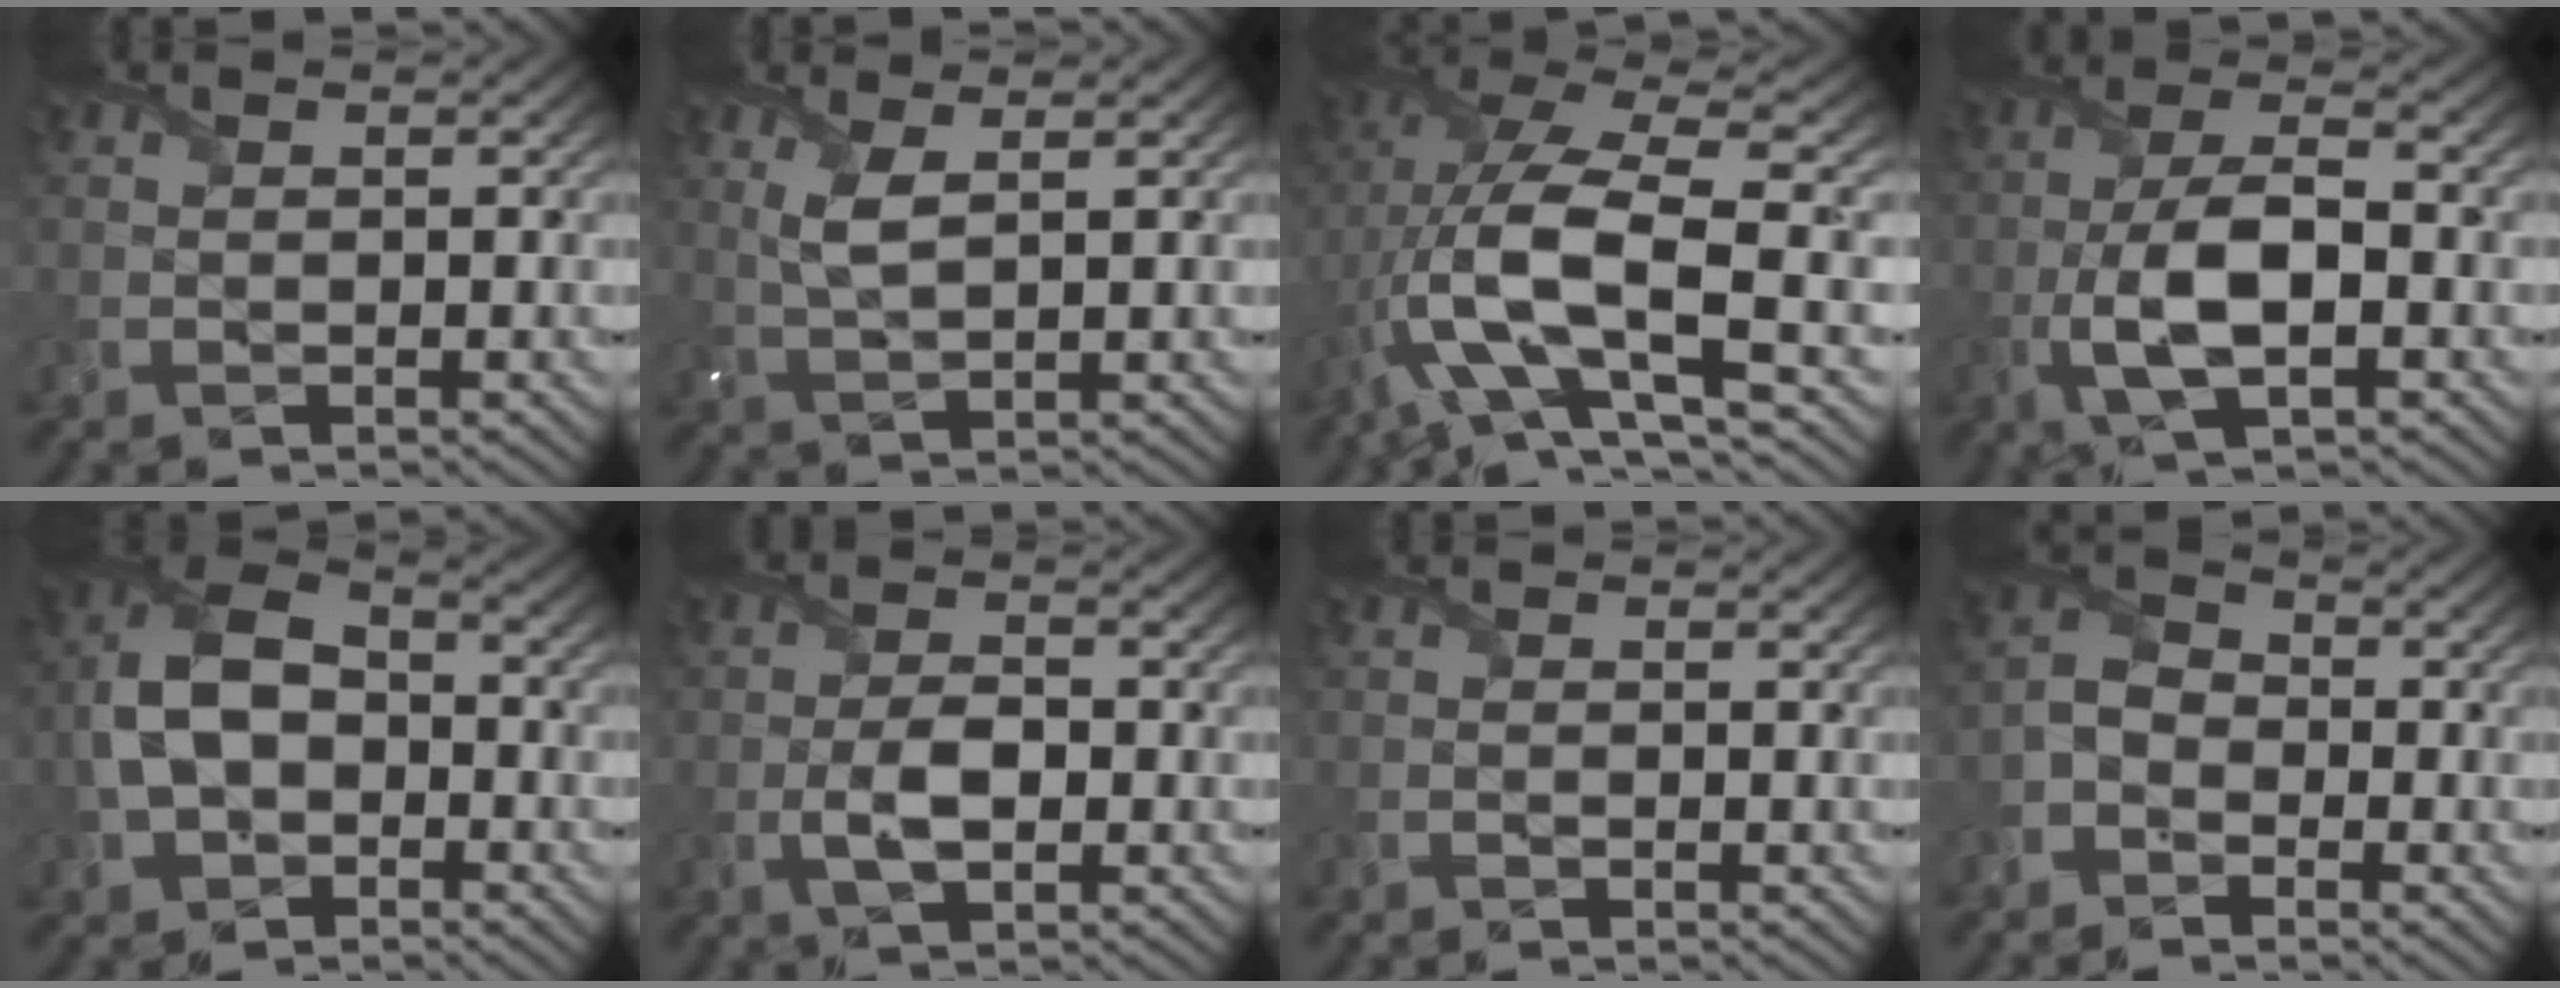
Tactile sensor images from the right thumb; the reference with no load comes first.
{"total": 3.4, "force": [1.5, 0.9, 2.9], "torque": [-0.073, -0.003, 0.034]}
{"total": 14.8, "force": [-2.9, 5.7, 13.4], "torque": [-0.294, -0.003, -0.052]}
{"total": 8.2, "force": [-2.2, 3.2, 7.3], "torque": [-0.152, 0.004, -0.048]}
{"total": 9.9, "force": [-1.9, 6.7, 7.1], "torque": [-0.170, 0.003, -0.049]}
{"total": 4.2, "force": [-1.1, 2.2, 3.4], "torque": [-0.076, -0.003, -0.026]}
{"total": 0.0}
{"total": 3.7, "force": [-2.1, 2.5, 1.6], "torque": [-0.039, 0.003, -0.055]}